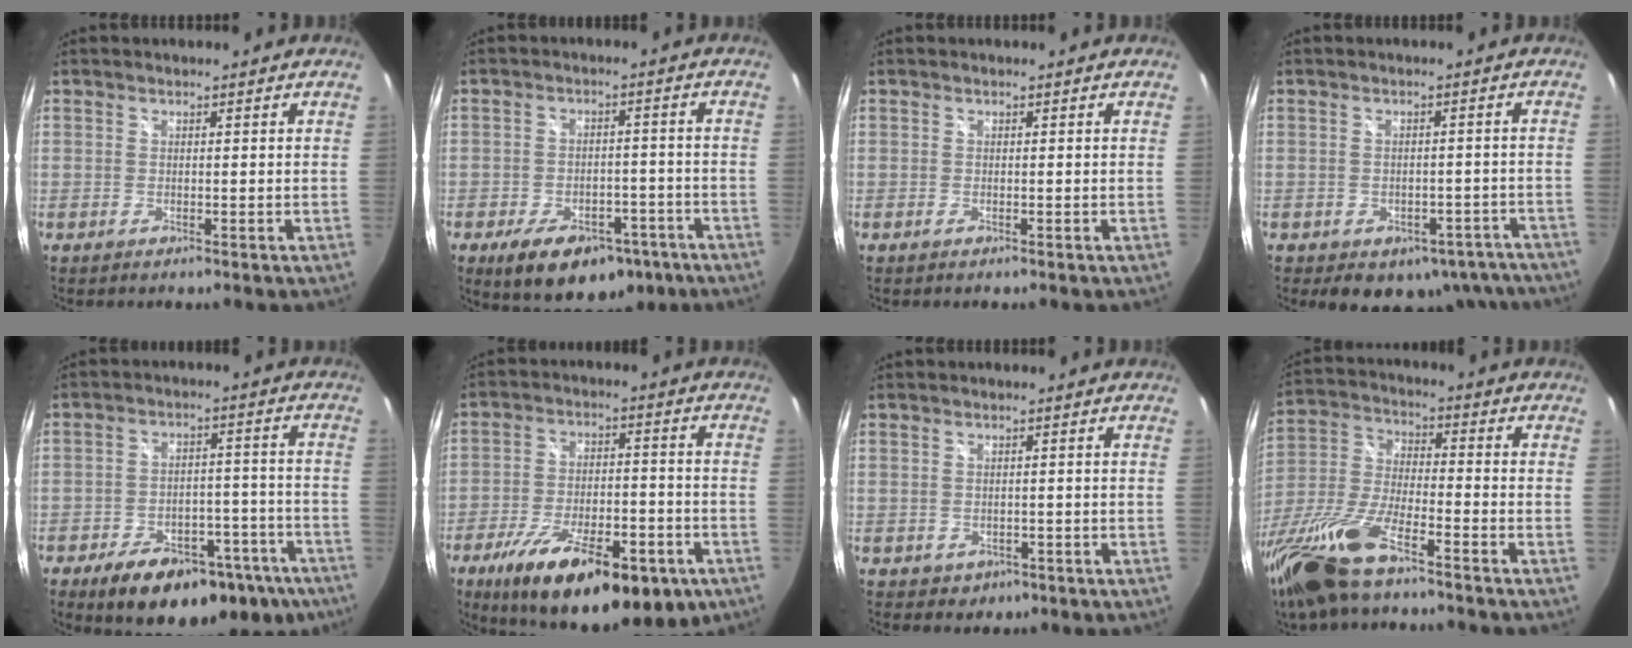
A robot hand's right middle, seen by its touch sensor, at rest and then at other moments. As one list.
[{"total": 14.6, "force": [-9.3, 7.9, 8.0], "torque": [-0.155, 0.001, -0.120]}, {"total": 0.0}, {"total": 12.9, "force": [-8.9, 7.8, 5.0], "torque": [-0.086, 0.013, -0.078]}, {"total": 21.4, "force": [-14.7, 10.2, 11.8], "torque": [-0.189, 0.008, -0.176]}, {"total": 23.7, "force": [-14.1, 8.7, 16.9], "torque": [-0.289, -0.036, -0.202]}, {"total": 2.6, "force": [-0.8, 2.3, 1.1], "torque": [-0.027, 0.000, 0.002]}, {"total": 18.2, "force": [-12.6, 4.9, 12.2], "torque": [-0.273, -0.036, -0.247]}]